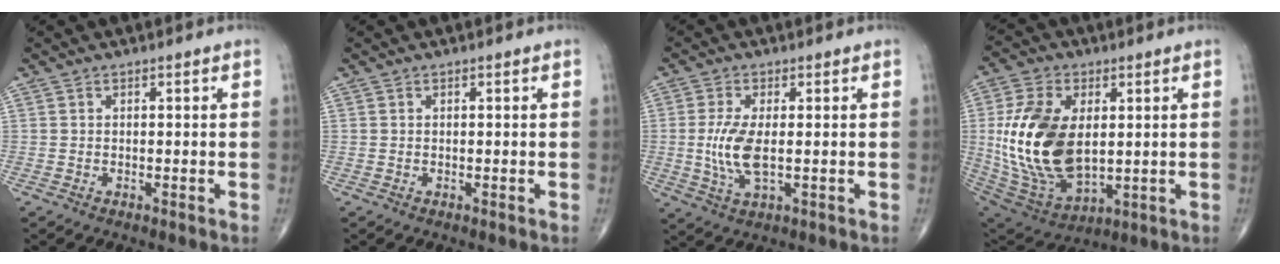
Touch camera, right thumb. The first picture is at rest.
{"total": 0.0}
{"total": 7.2, "force": [-0.2, 2.8, 6.6], "torque": [-0.150, -0.010, -0.003]}
{"total": 21.0, "force": [1.7, 12.3, 17.0], "torque": [-0.331, -0.017, 0.046]}